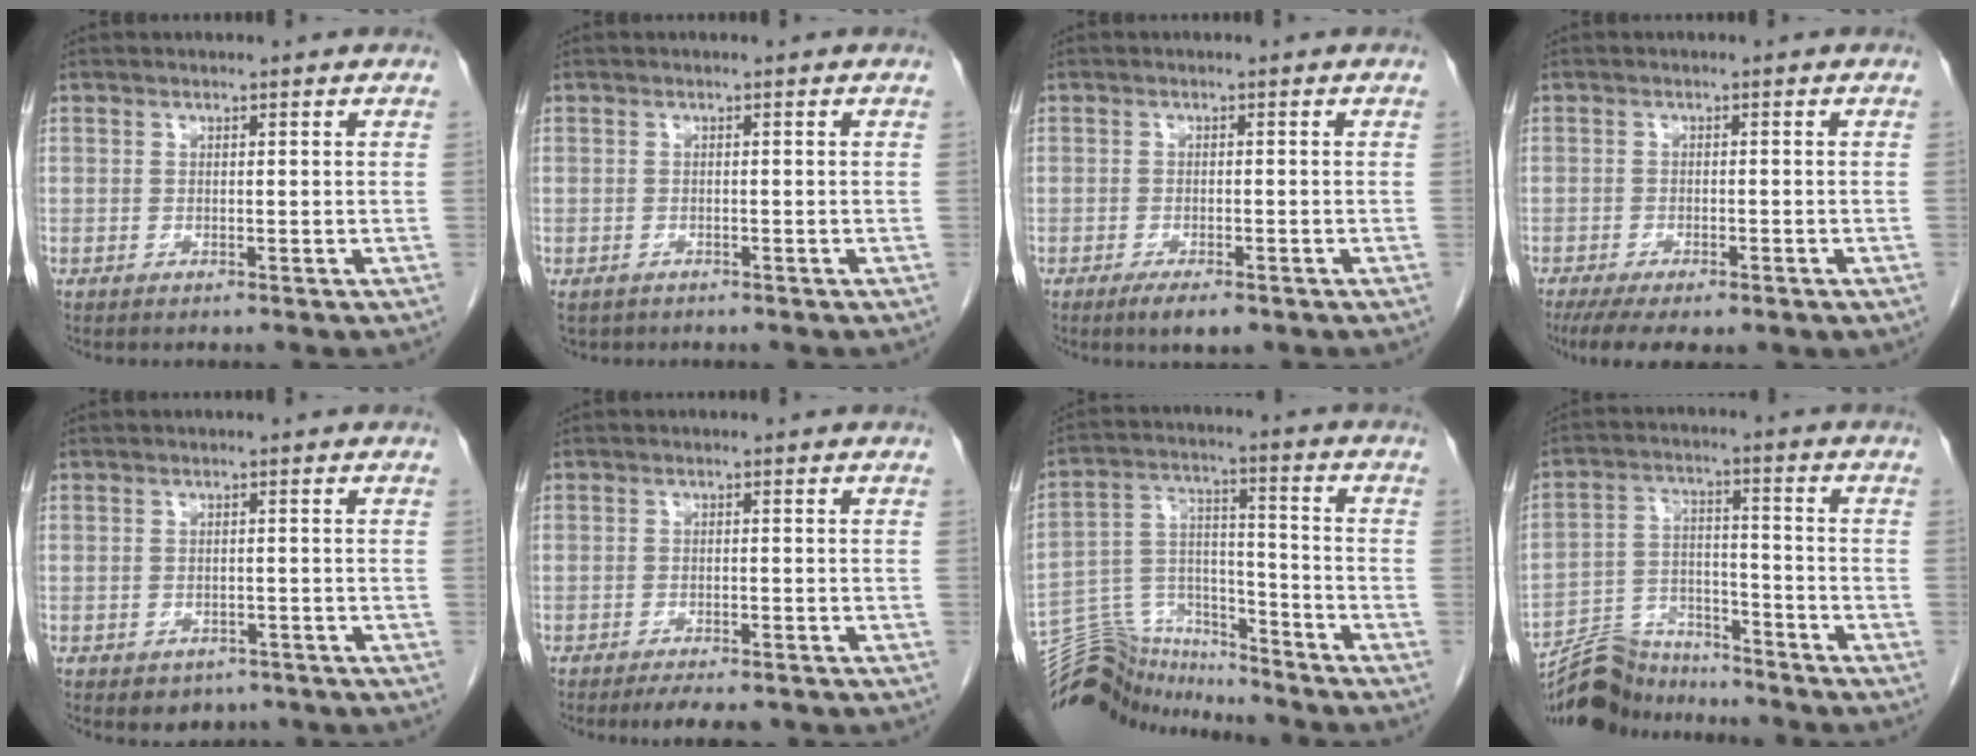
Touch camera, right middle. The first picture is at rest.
{"total": 1.9, "force": [-1.4, 1.3, 0.4], "torque": [-0.010, 0.000, -0.019]}
{"total": 3.4, "force": [-2.2, 0.9, 2.4], "torque": [-0.040, -0.003, -0.033]}
{"total": 10.0, "force": [-6.7, 3.7, 6.4], "torque": [-0.102, -0.014, -0.095]}
{"total": 3.4, "force": [-2.4, 2.3, 0.8], "torque": [-0.005, 0.005, -0.025]}
{"total": 5.6, "force": [-4.6, 1.7, 2.7], "torque": [-0.032, -0.006, -0.064]}
{"total": 14.8, "force": [-14.4, 3.1, 1.1], "torque": [-0.029, 0.051, -0.249]}
{"total": 10.7, "force": [-10.4, 2.5, 0.4], "torque": [-0.009, 0.029, -0.185]}